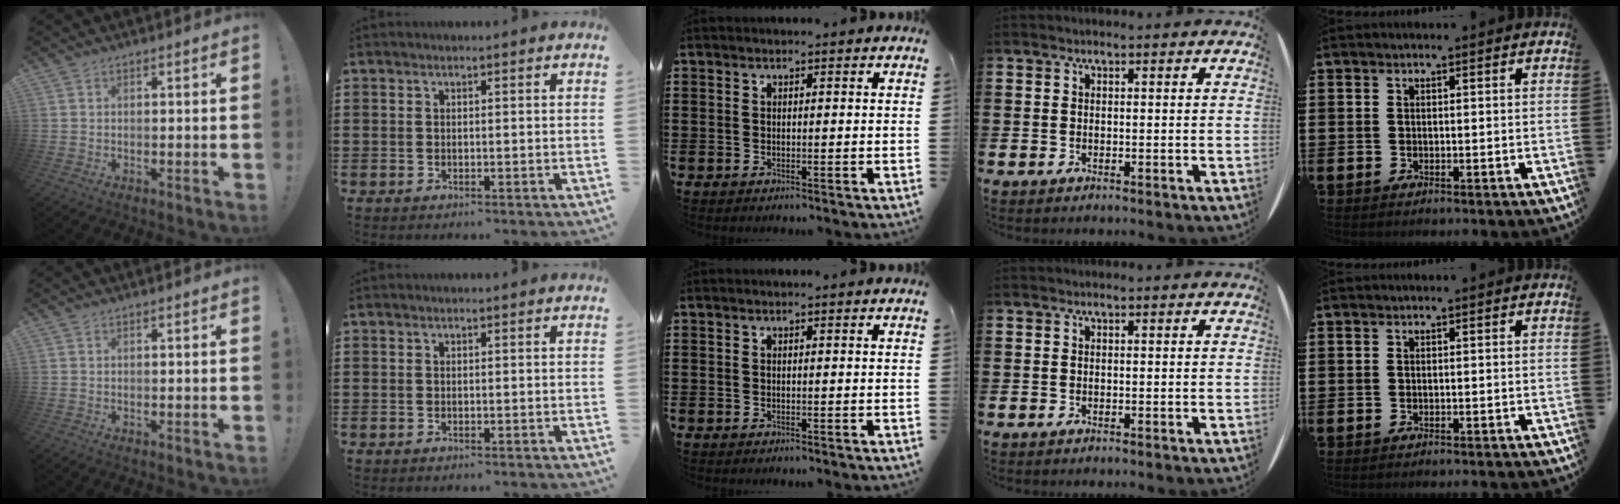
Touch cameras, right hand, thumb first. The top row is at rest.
{}